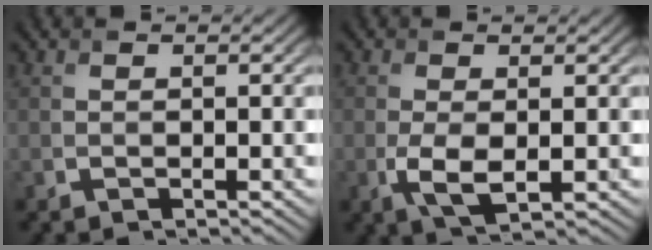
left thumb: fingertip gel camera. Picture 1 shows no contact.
{"total": 3.9, "force": [-0.7, 1.7, 3.4], "torque": [-0.084, -0.009, -0.011]}